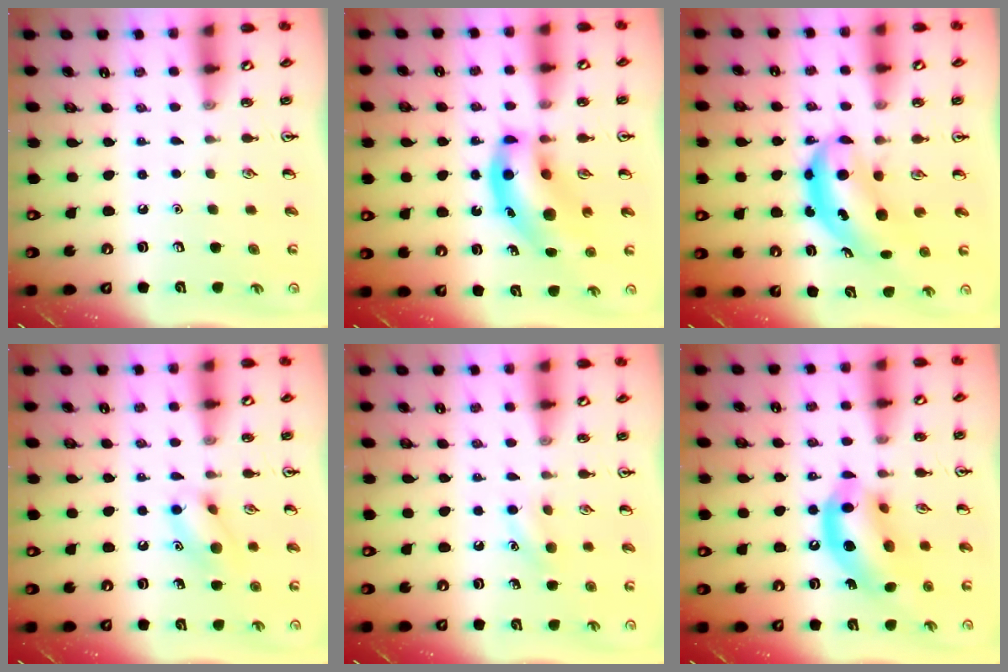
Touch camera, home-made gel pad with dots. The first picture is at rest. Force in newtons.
{"total": 13.6, "press": 13.1, "slide": 3.7}
{"total": 6.3, "press": 6.0, "slide": 1.6}
{"total": 10.4, "press": 10.3, "slide": 1.6}
{"total": 7.6, "press": 7.2, "slide": 2.4}
{"total": 14.2, "press": 13.7, "slide": 3.6}